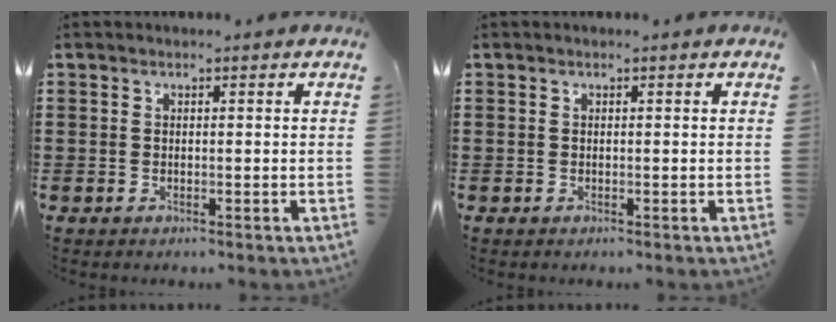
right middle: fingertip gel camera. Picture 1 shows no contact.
{"total": 0.0}